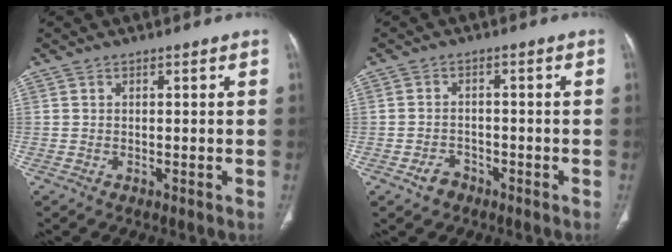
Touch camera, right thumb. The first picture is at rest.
{"total": 3.2, "force": [-2.0, 2.3, 1.1], "torque": [-0.016, 0.020, -0.029]}